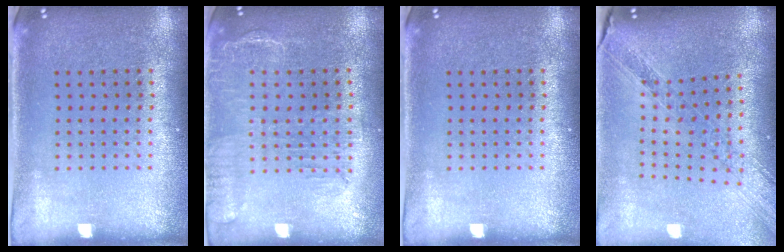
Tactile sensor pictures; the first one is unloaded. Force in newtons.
{"total": 1.7, "press": 1.4, "slide": 1.0}
{"total": 0.0}
{"total": 1.3, "press": 1.3, "slide": 0.4}